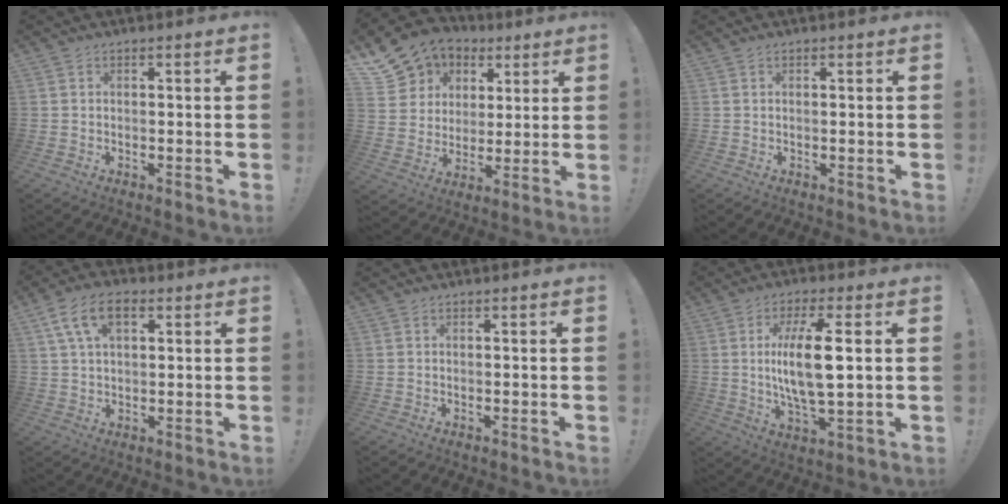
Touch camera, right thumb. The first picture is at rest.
{"total": 10.9, "force": [5.1, 9.3, 2.5], "torque": [-0.032, -0.037, 0.108]}
{"total": 0.0}
{"total": 9.8, "force": [3.9, 5.3, 7.3], "torque": [-0.134, 0.006, 0.072]}
{"total": 0.0}
{"total": 13.7, "force": [1.4, 3.8, 13.0], "torque": [-0.263, -0.014, 0.010]}